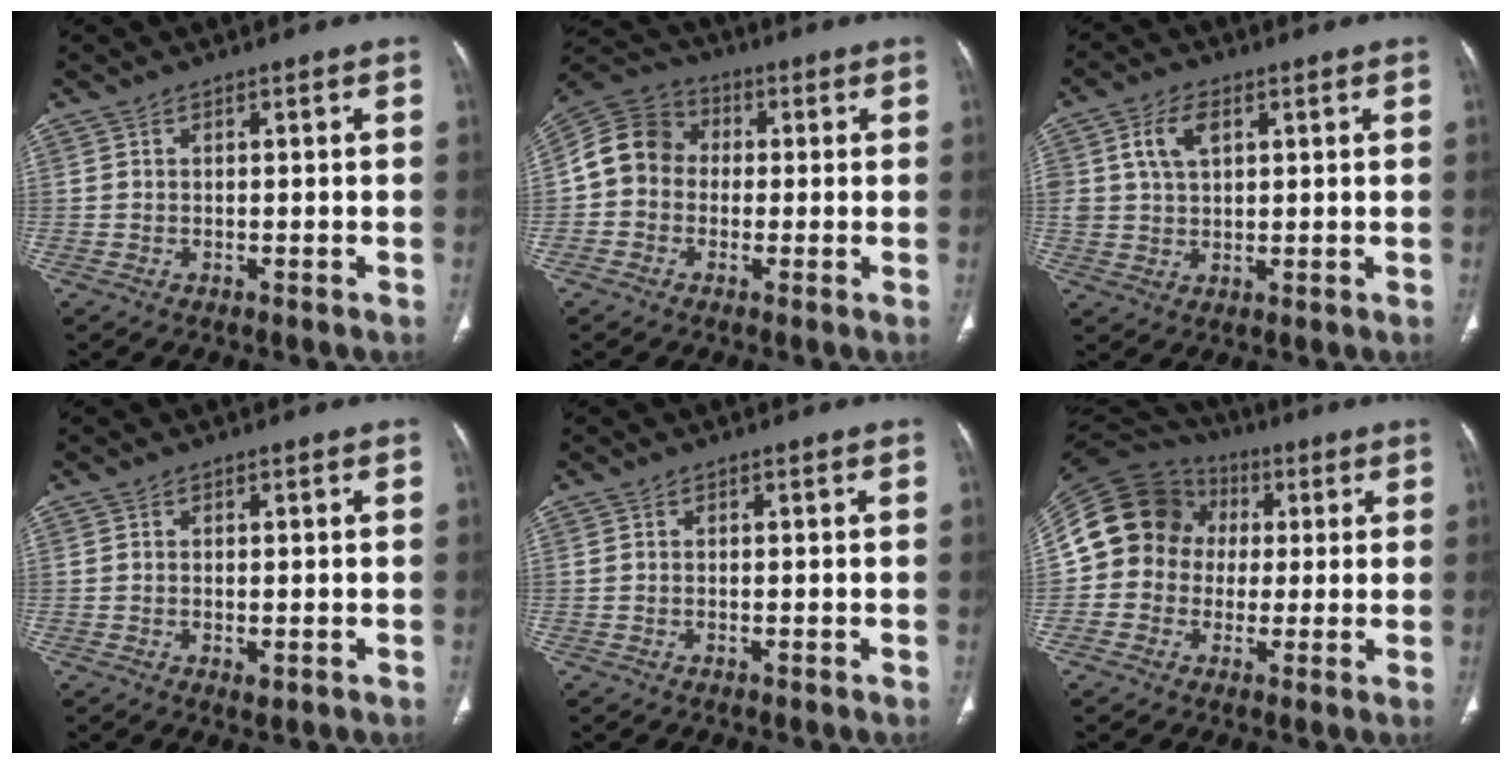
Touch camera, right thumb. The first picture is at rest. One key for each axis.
{"total": 10.0, "fx": -0.3, "fy": 8.7, "fz": 4.8, "tx": -0.077, "ty": 0.034, "tz": -0.020}
{"total": 6.4, "fx": 2.3, "fy": 4.1, "fz": 4.4, "tx": -0.076, "ty": -0.001, "tz": 0.046}
{"total": 1.5, "fx": -0.4, "fy": 0.8, "fz": 1.3, "tx": -0.025, "ty": -0.005, "tz": -0.005}
{"total": 0.0}
{"total": 15.4, "fx": 1.5, "fy": 13.7, "fz": 6.7, "tx": -0.115, "ty": 0.039, "tz": 0.020}